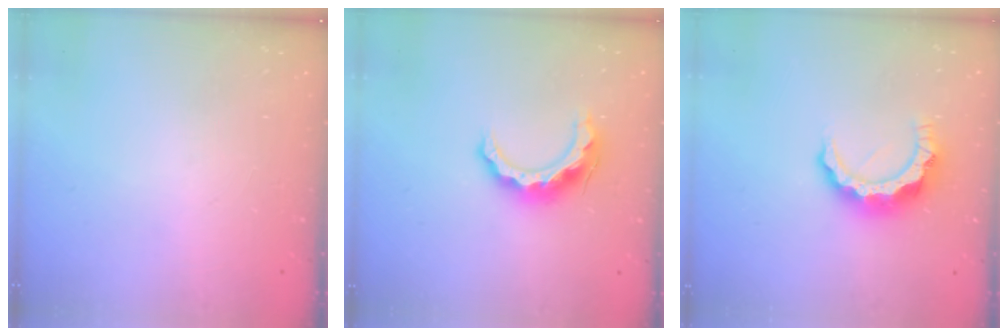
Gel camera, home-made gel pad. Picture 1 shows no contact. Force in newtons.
{"total": 11.7, "press": 11.6, "slide": 0.8}
{"total": 9.2, "press": 9.2, "slide": 1.2}